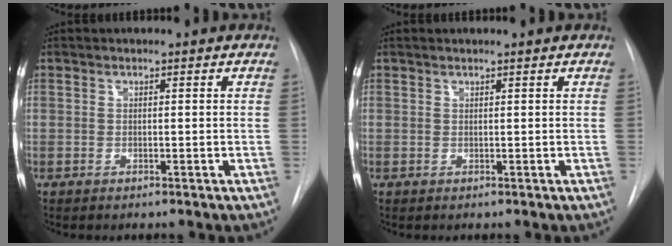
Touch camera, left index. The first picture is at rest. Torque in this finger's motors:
{"motor_torque": [0.11, -0.05, -0.04, 0.01]}